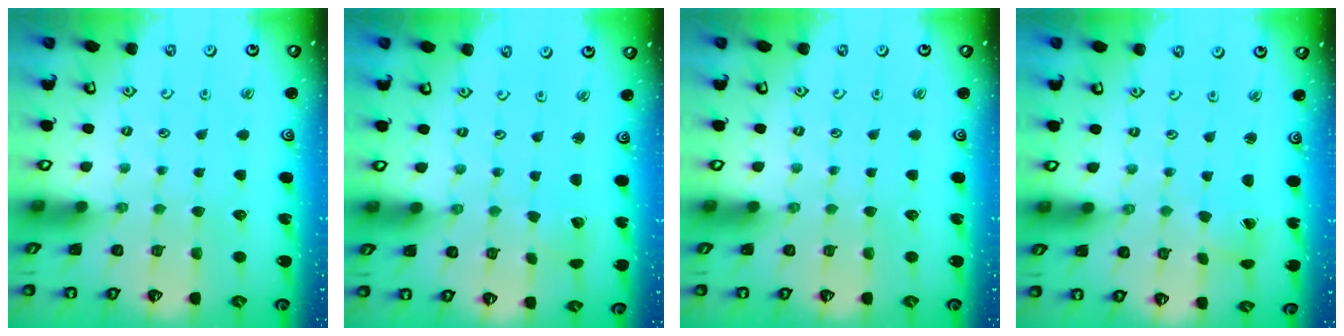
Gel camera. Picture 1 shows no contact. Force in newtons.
{"total": 2.1, "press": 2.1, "slide": 0.2}
{"total": 0.0}
{"total": 1.6, "press": 1.5, "slide": 0.3}